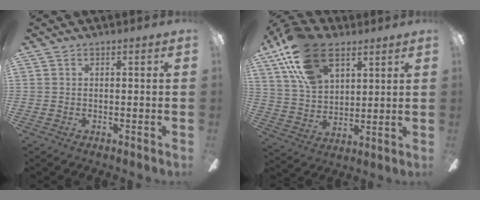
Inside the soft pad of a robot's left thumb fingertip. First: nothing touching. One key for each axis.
{"total": 19.2, "fx": 11.0, "fy": 11.2, "fz": 11.1, "tx": -0.226, "ty": -0.032, "tz": 0.203}